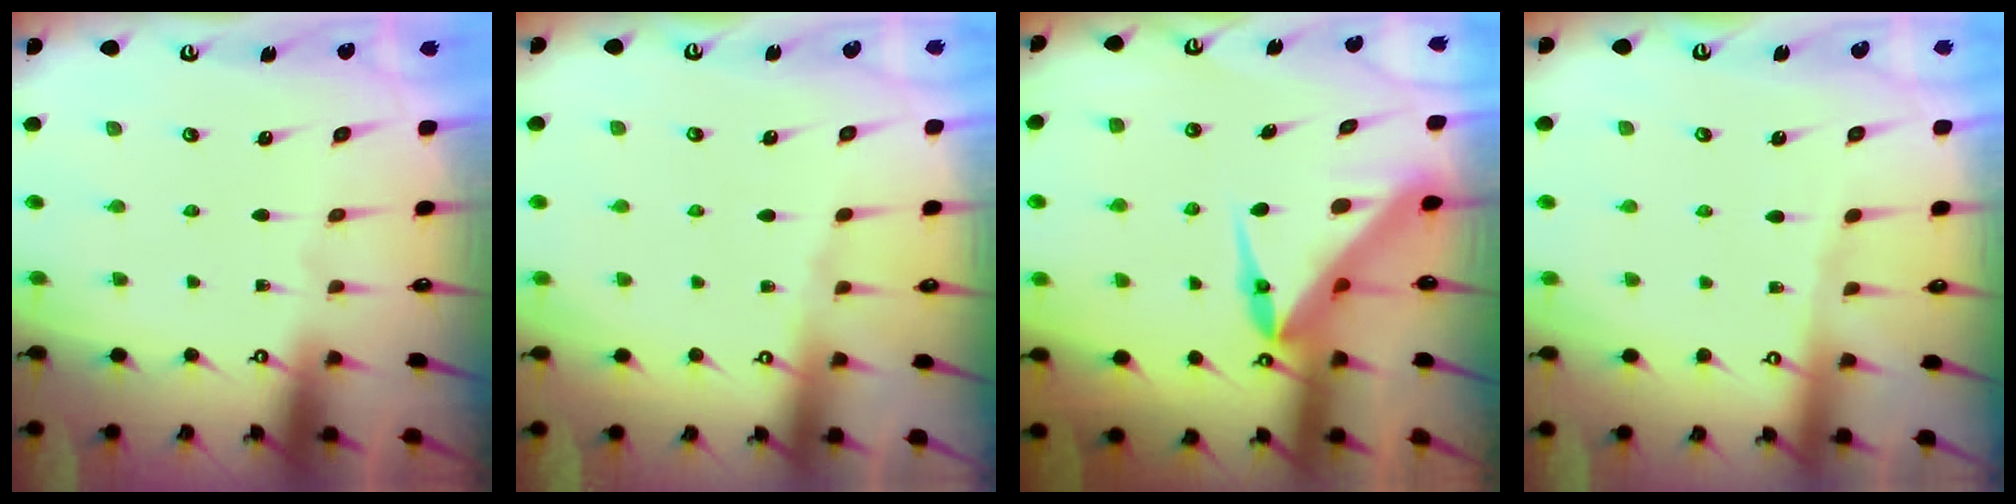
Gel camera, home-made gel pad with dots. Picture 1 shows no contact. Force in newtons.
{"total": 3.5, "press": 3.4, "slide": 0.7}
{"total": 7.7, "press": 7.7, "slide": 0.5}
{"total": 3.2, "press": 3.1, "slide": 0.6}